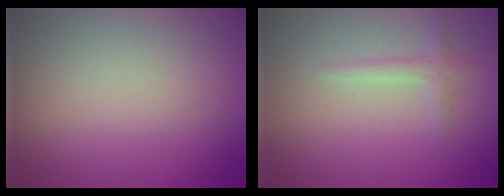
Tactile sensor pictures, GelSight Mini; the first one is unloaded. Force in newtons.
{"total": 1.4, "press": 1.4, "slide": 0.0}